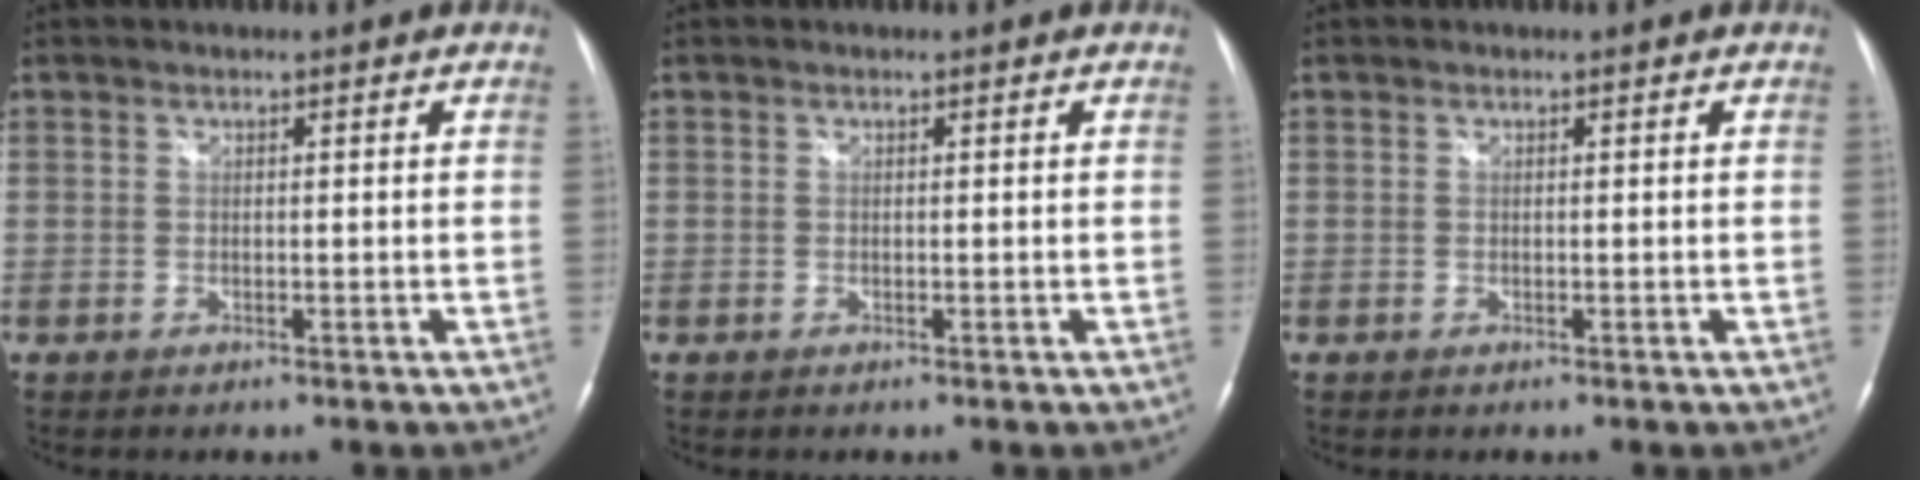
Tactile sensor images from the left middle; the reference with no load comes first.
{"total": 0.0}
{"total": 0.0}